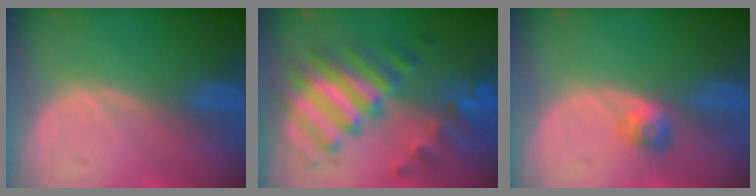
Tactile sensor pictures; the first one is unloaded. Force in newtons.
{"total": 10.3, "press": 10.3, "slide": 0.8}
{"total": 2.5, "press": 2.2, "slide": 1.2}